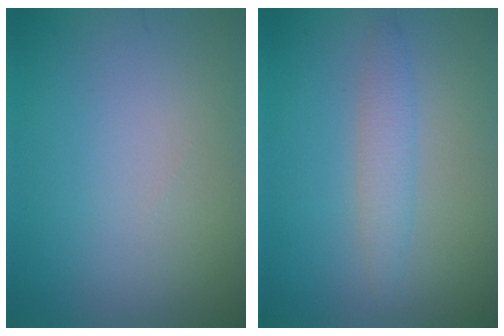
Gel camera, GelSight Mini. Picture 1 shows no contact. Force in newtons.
{"total": 2.0, "press": 2.0, "slide": 0.1}